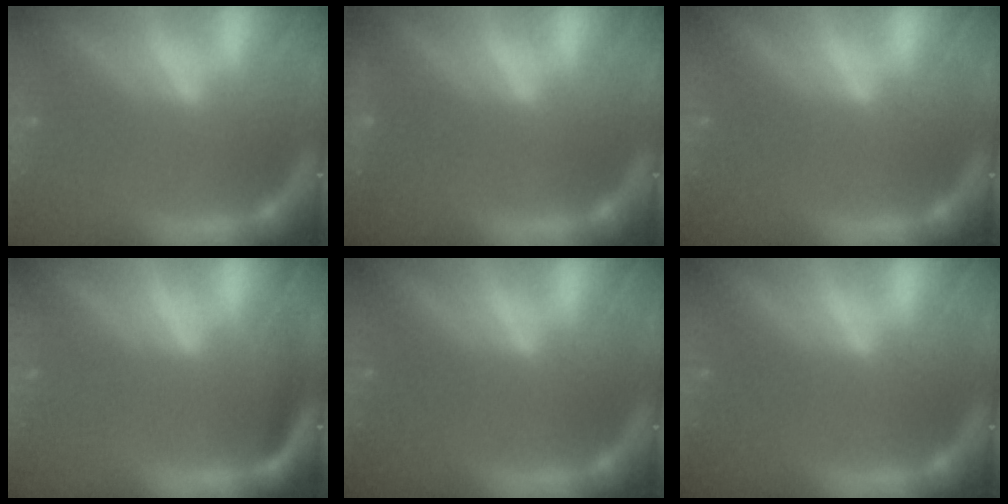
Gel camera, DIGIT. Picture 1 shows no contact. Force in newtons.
{"total": 1.4}
{"total": 0.0}
{"total": 2.5}
{"total": 0.0}
{"total": 0.0}